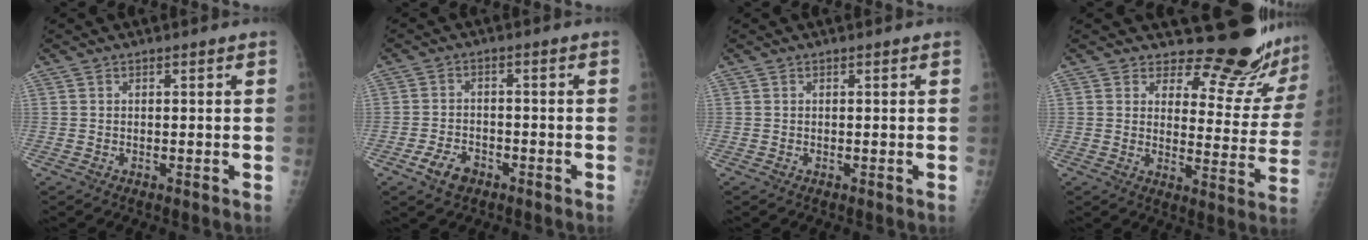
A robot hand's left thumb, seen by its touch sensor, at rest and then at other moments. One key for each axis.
{"total": 4.6, "fx": -2.6, "fy": 3.0, "fz": 2.4, "tx": -0.042, "ty": 0.013, "tz": -0.044}
{"total": 0.0}
{"total": 15.1, "fx": 14.2, "fy": 3.8, "fz": 3.0, "tx": 0.005, "ty": -0.151, "tz": 0.166}